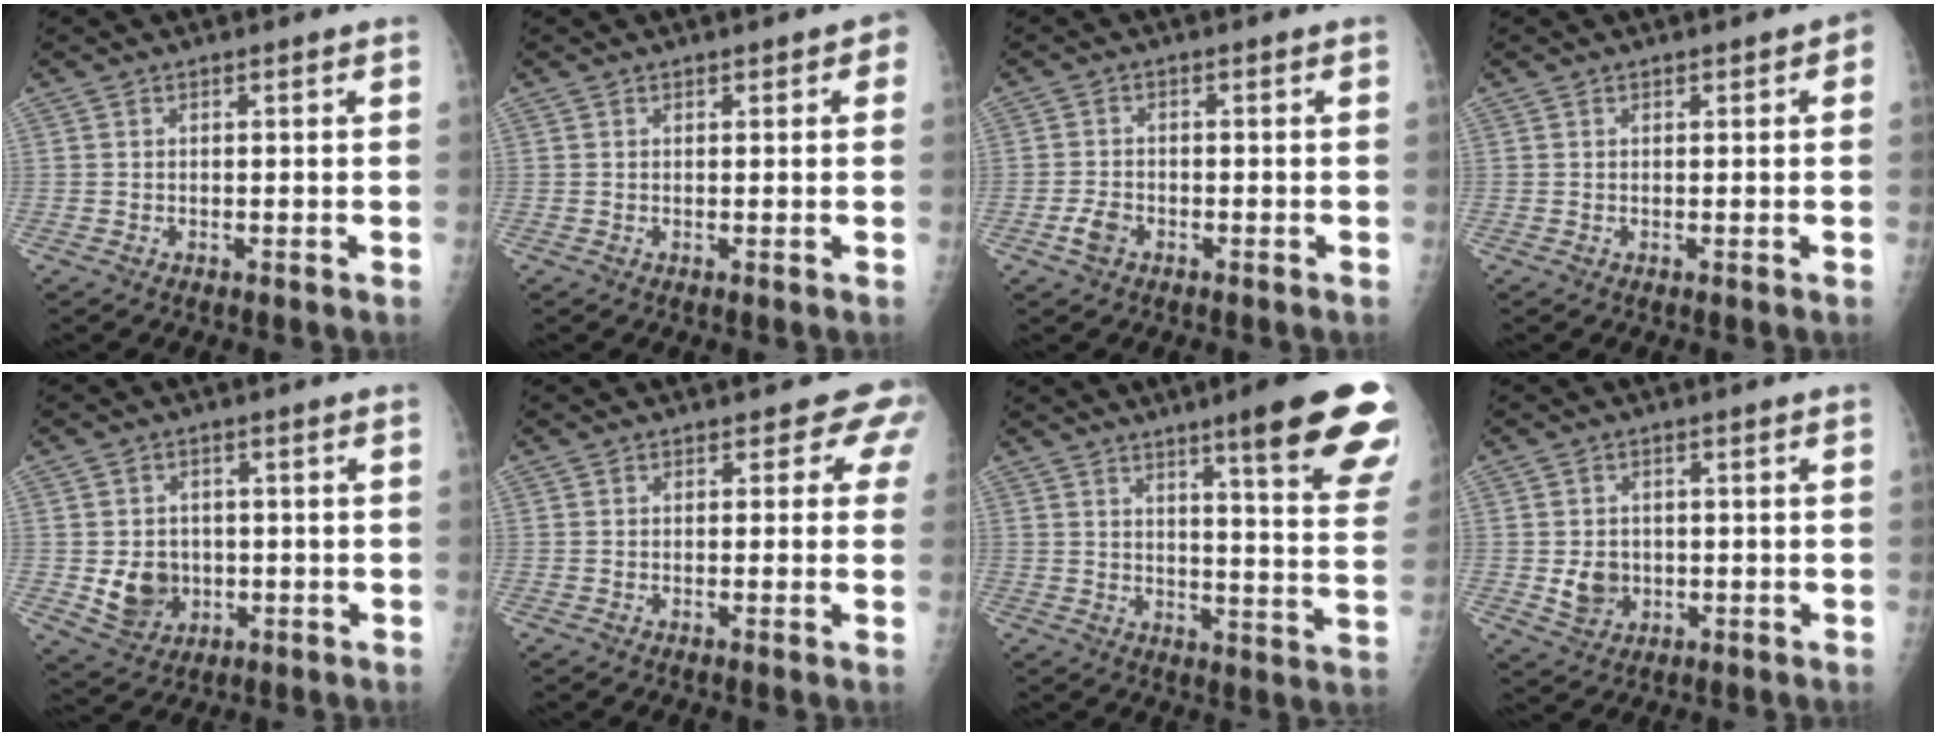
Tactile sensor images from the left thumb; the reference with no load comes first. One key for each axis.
{"total": 1.8, "fx": 0.7, "fy": 1.0, "fz": 1.2, "tx": 0.002, "ty": 0.003, "tz": 0.005}
{"total": 2.8, "fx": -1.5, "fy": 1.9, "fz": 1.5, "tx": -0.029, "ty": 0.008, "tz": -0.029}
{"total": 1.3, "fx": 0.4, "fy": 0.8, "fz": 1.0, "tx": -0.001, "ty": 0.004, "tz": 0.000}
{"total": 7.0, "fx": -0.8, "fy": 6.1, "fz": 3.4, "tx": -0.026, "ty": 0.002, "tz": 0.001}
{"total": 3.1, "fx": 2.1, "fy": 2.0, "fz": 1.0, "tx": 0.019, "ty": -0.007, "tz": 0.001}
{"total": 19.8, "fx": 12.3, "fy": 2.4, "fz": 15.3, "tx": -0.170, "ty": -0.056, "tz": 0.149}
{"total": 4.6, "fx": -0.4, "fy": 4.0, "fz": 2.2, "tx": -0.017, "ty": 0.002, "tz": 0.002}